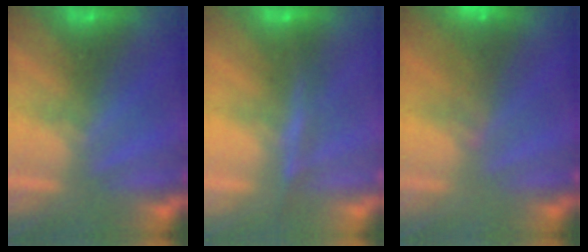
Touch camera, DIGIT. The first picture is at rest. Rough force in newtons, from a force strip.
{"total": 4.5}
{"total": 7.7}